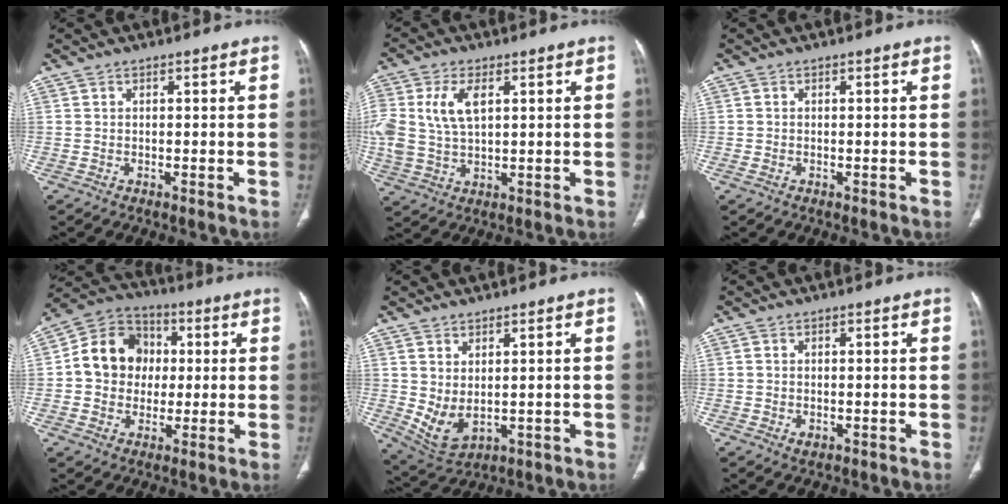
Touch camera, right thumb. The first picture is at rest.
{"total": 9.8, "force": [2.7, 5.5, 7.6], "torque": [-0.172, 0.002, 0.057]}
{"total": 0.6, "force": [-0.2, 0.4, 0.4], "torque": [-0.012, 0.002, -0.001]}
{"total": 13.2, "force": [0.9, 11.5, 6.4], "torque": [-0.079, 0.023, 0.007]}
{"total": 6.7, "force": [0.4, 3.9, 5.5], "torque": [-0.099, -0.009, 0.031]}
{"total": 1.6, "force": [-0.3, 1.1, 1.1], "torque": [-0.019, -0.001, -0.001]}